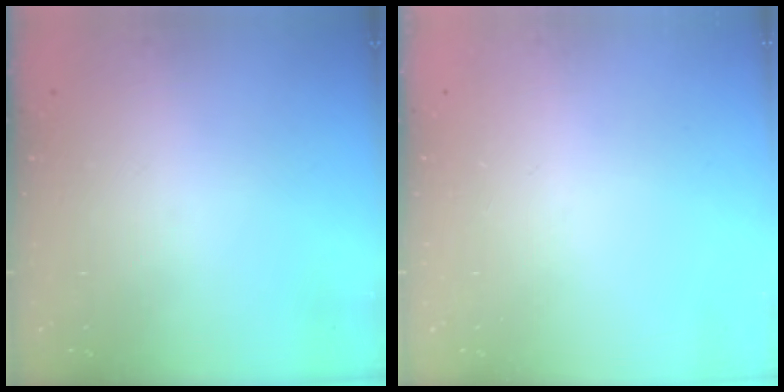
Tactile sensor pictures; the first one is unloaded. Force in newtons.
{"total": 0.0}